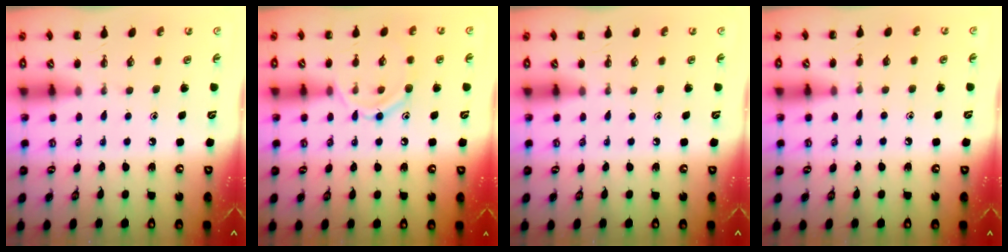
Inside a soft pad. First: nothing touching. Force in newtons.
{"total": 10.6, "press": 10.6, "slide": 0.8}
{"total": 0.0}
{"total": 2.6, "press": 2.4, "slide": 1.0}